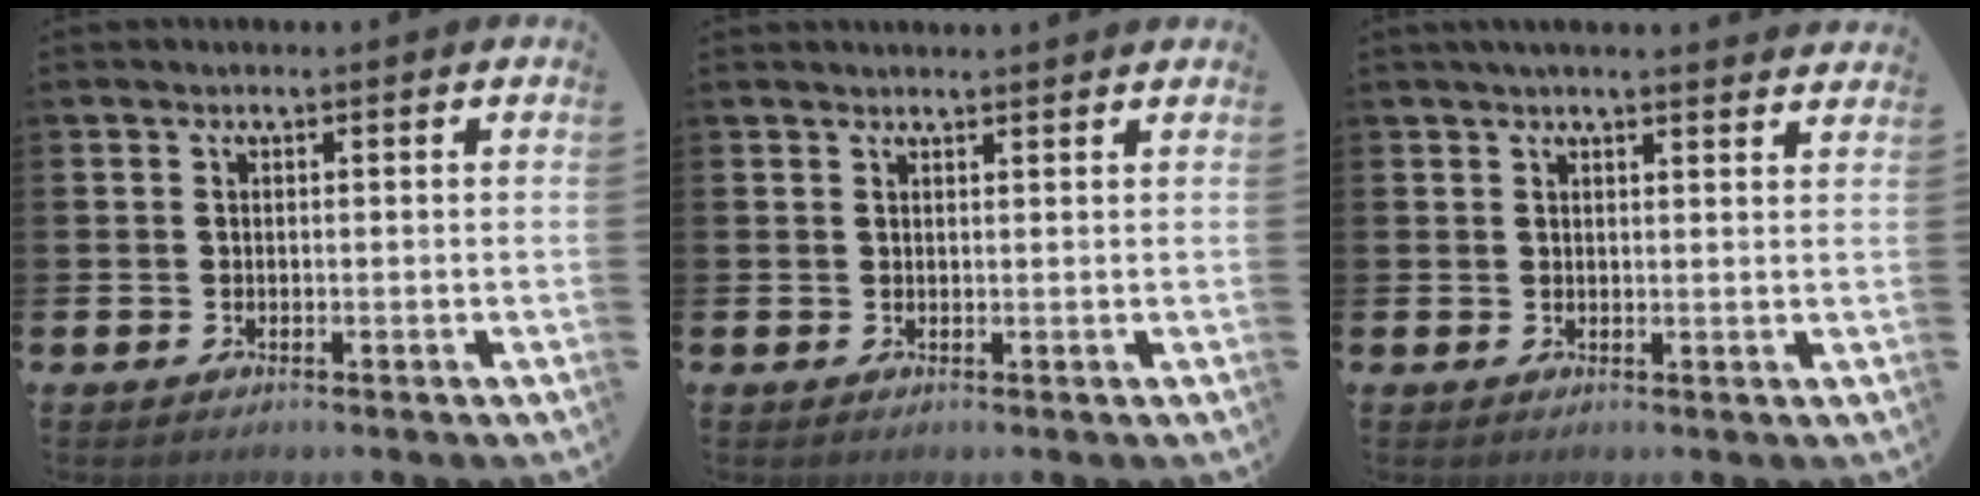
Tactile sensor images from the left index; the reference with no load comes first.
{"total": 1.2, "force": [1.2, -0.1, 0.0], "torque": [0.013, -0.010, 0.020]}
{"total": 2.6, "force": [2.5, -0.2, 0.5], "torque": [-0.010, -0.012, 0.045]}